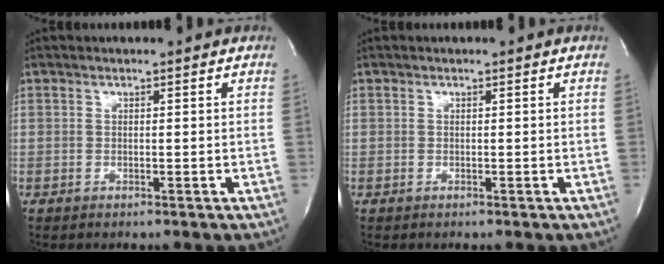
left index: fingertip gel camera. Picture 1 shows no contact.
{"total": 0.0}